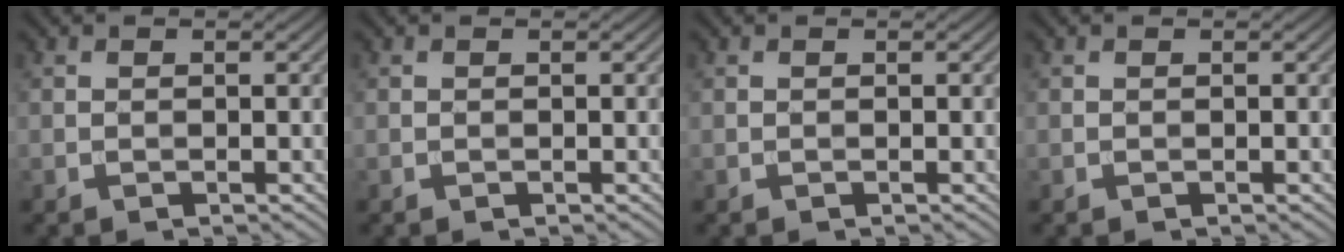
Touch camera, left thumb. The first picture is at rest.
{"total": 0.0}
{"total": 0.0}
{"total": 0.0}